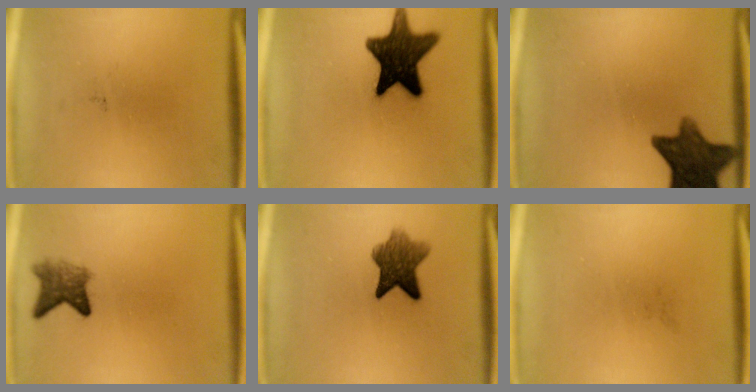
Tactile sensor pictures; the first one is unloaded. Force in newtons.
{"total": 16.0}
{"total": 11.9}
{"total": 4.0}
{"total": 7.1}
{"total": 0.0}